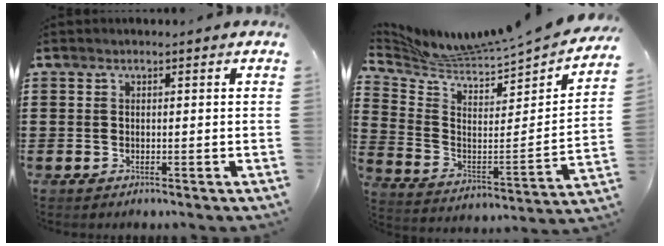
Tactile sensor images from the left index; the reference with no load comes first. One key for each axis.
{"total": 4.9, "fx": 4.7, "fy": -0.5, "fz": 1.4, "tx": -0.059, "ty": -0.064, "tz": 0.073}